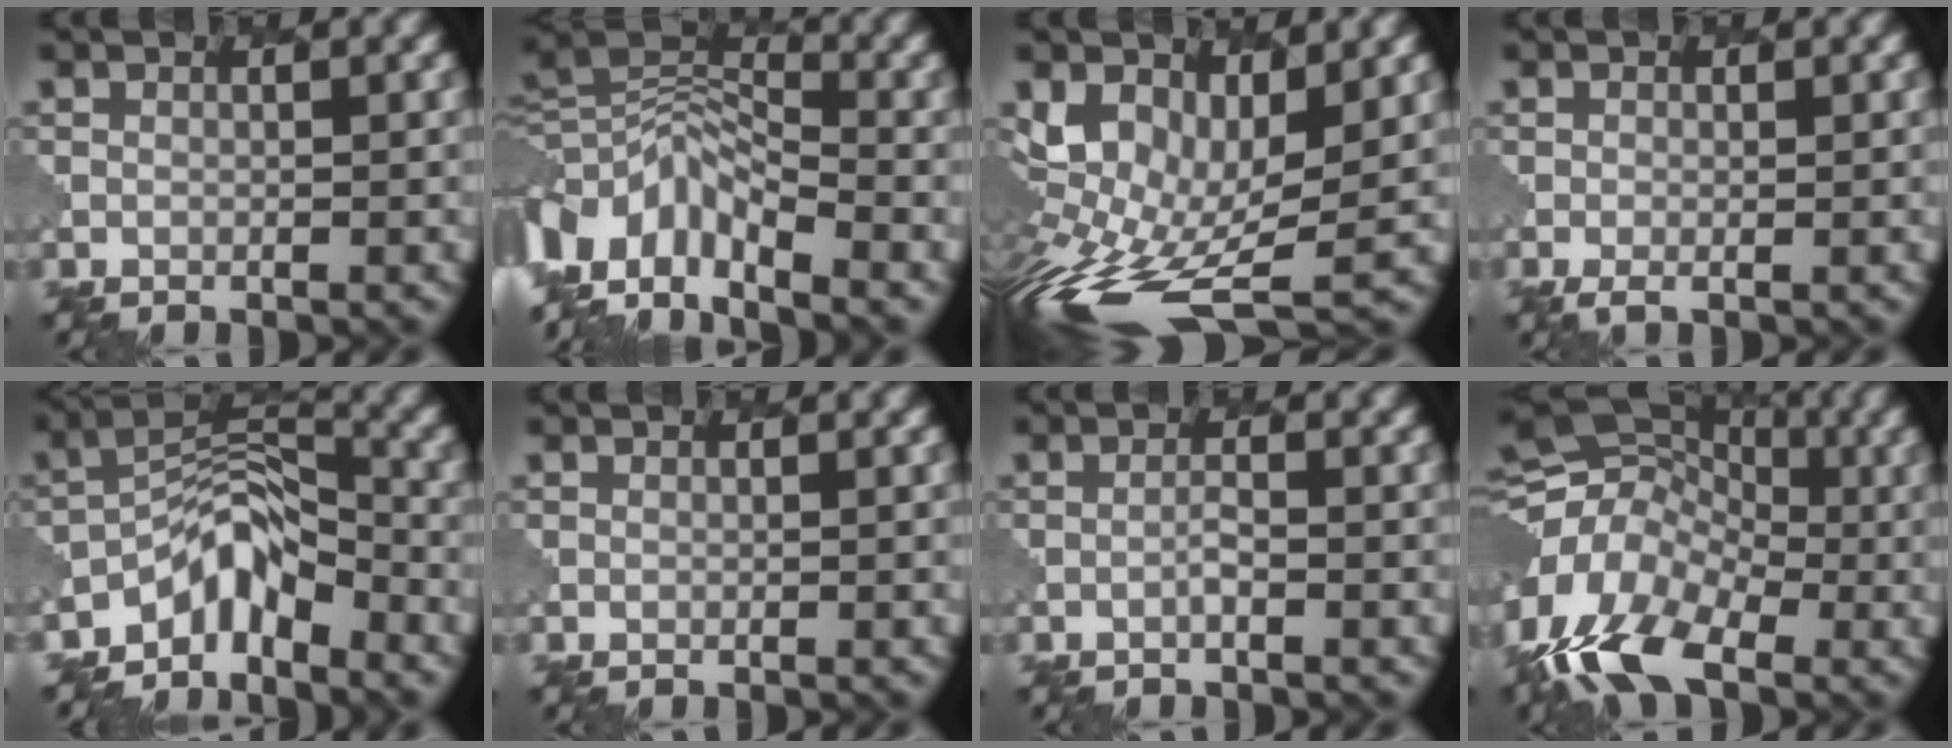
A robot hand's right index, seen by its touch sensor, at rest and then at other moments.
{"total": 9.9, "force": [-4.8, 4.9, 7.1], "torque": [-0.124, 0.010, -0.105]}
{"total": 11.6, "force": [-0.9, 6.3, 9.7], "torque": [-0.200, -0.017, -0.007]}
{"total": 1.3, "force": [-0.5, 0.5, 1.1], "torque": [-0.025, -0.002, -0.011]}
{"total": 5.1, "force": [-3.9, 2.0, 2.7], "torque": [-0.031, 0.005, -0.081]}
{"total": 0.0}
{"total": 0.7, "force": [-0.3, 0.0, 0.6], "torque": [-0.011, 0.004, -0.007]}
{"total": 13.6, "force": [-5.6, 8.4, 9.1], "torque": [-0.187, 0.003, -0.119]}